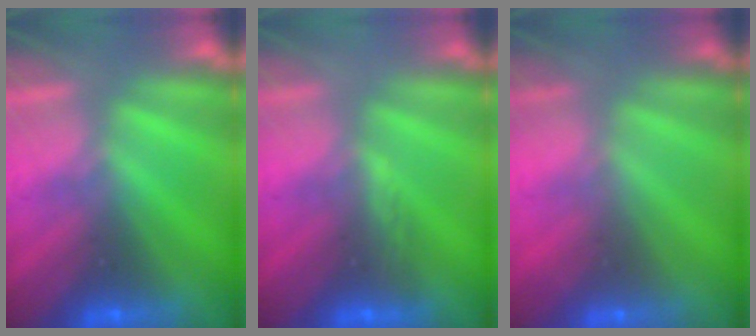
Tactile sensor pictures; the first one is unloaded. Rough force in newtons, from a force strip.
{"total": 2.8}
{"total": 2.5}